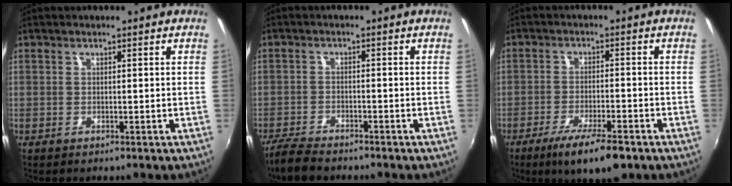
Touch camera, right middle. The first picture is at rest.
{"total": 5.8, "force": [-5.2, 1.4, 2.2], "torque": [-0.068, -0.020, -0.100]}
{"total": 9.8, "force": [-6.6, 2.1, 6.9], "torque": [-0.141, -0.026, -0.111]}